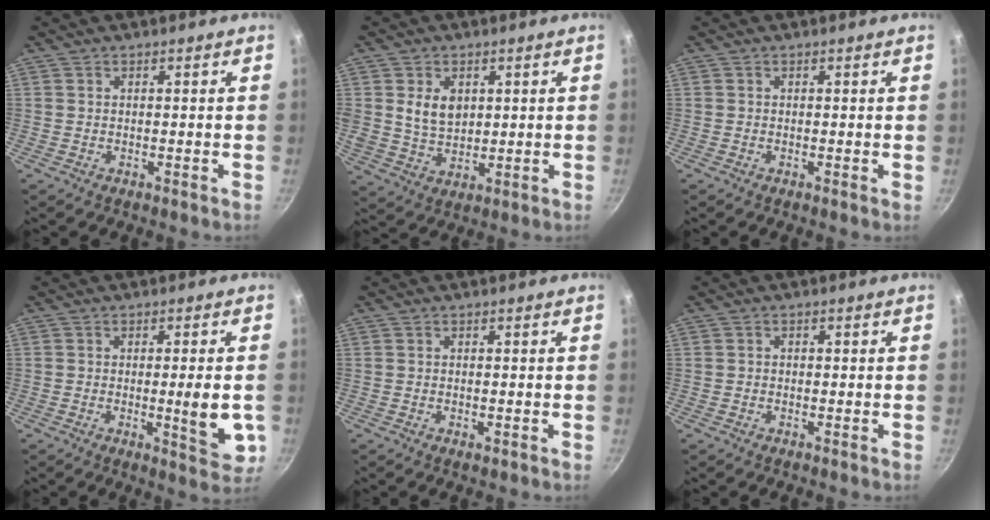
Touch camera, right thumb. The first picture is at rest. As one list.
[{"total": 7.1, "force": [1.8, 5.3, 4.5], "torque": [-0.061, -0.019, 0.040]}, {"total": 0.0}, {"total": 8.0, "force": [-1.1, 1.9, 7.7], "torque": [-0.095, -0.008, -0.012]}, {"total": 1.0, "force": [-0.3, 0.4, 0.9], "torque": [-0.016, -0.001, -0.006]}, {"total": 0.7, "force": [-0.3, 0.6, 0.3], "torque": [-0.005, 0.003, -0.006]}]